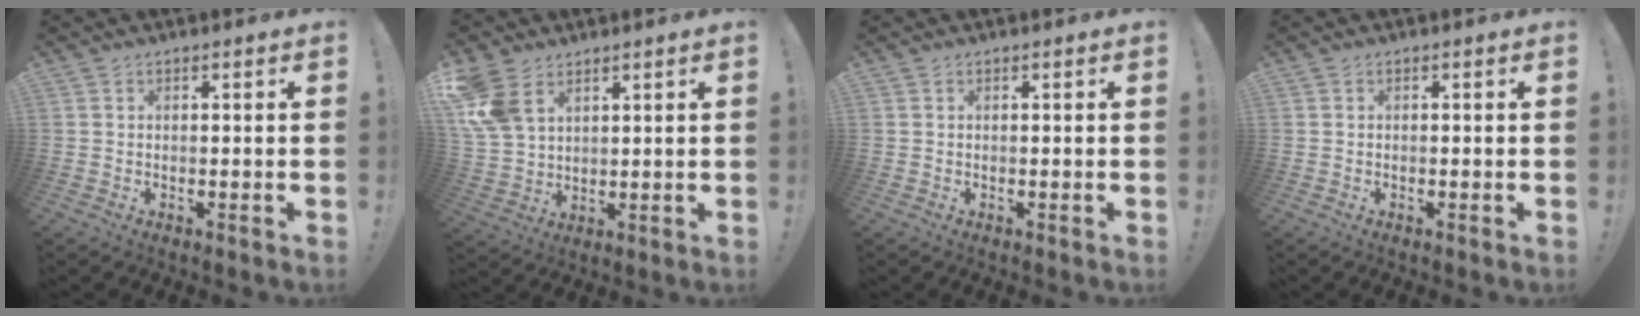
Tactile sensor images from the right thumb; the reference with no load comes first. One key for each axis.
{"total": 10.4, "fx": 5.3, "fy": 6.9, "fz": 5.8, "tx": -0.125, "ty": -0.012, "tz": 0.108}
{"total": 0.0}
{"total": 0.0}